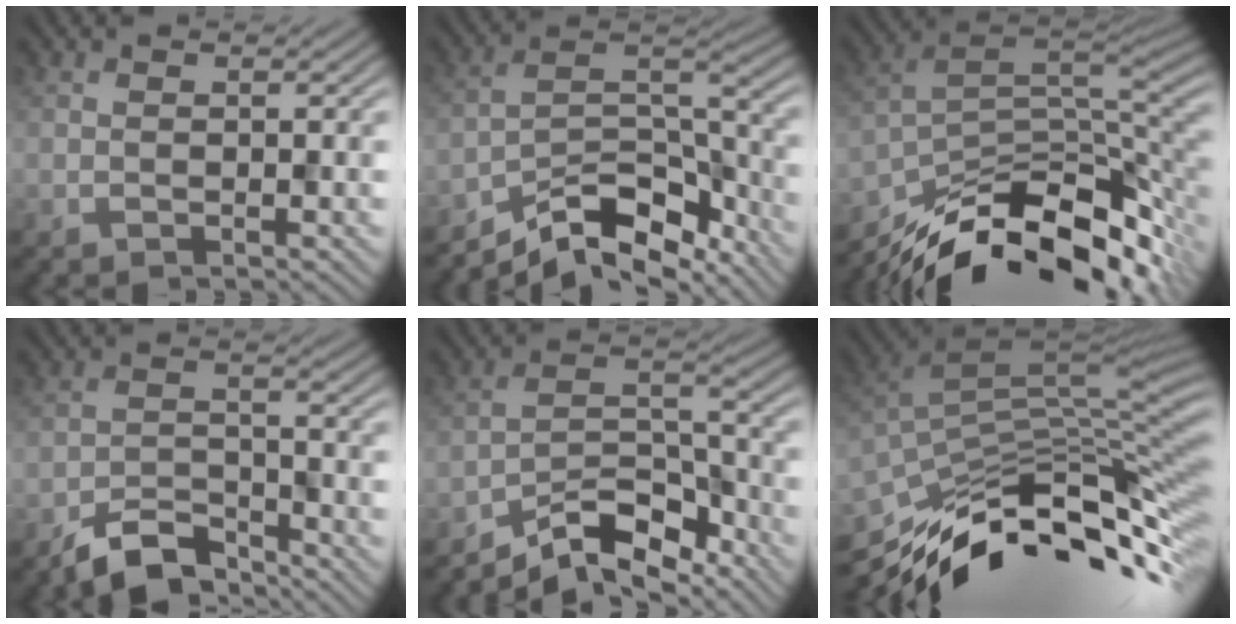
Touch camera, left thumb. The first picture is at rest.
{"total": 11.3, "force": [-9.1, 3.7, 5.6], "torque": [-0.092, 0.000, -0.166]}
{"total": 14.9, "force": [-10.3, 5.9, 9.0], "torque": [-0.176, -0.018, -0.167]}
{"total": 5.9, "force": [-5.0, 1.9, 2.4], "torque": [-0.041, -0.004, -0.101]}
{"total": 9.0, "force": [-7.7, 2.5, 4.1], "torque": [-0.064, 0.006, -0.151]}
{"total": 13.4, "force": [-7.6, 4.6, 10.0], "torque": [-0.213, -0.007, -0.132]}